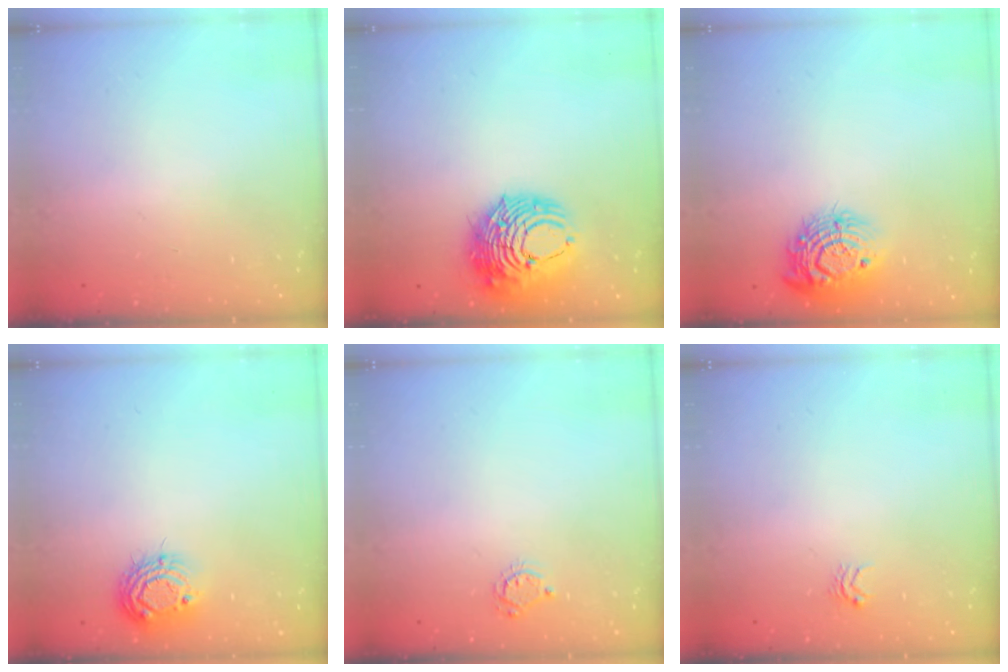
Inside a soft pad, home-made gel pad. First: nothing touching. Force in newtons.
{"total": 11.8, "press": 11.7, "slide": 1.6}
{"total": 14.5, "press": 14.5, "slide": 0.7}
{"total": 8.6, "press": 8.6, "slide": 0.7}
{"total": 4.5, "press": 4.5, "slide": 0.4}
{"total": 3.0, "press": 3.0, "slide": 0.5}